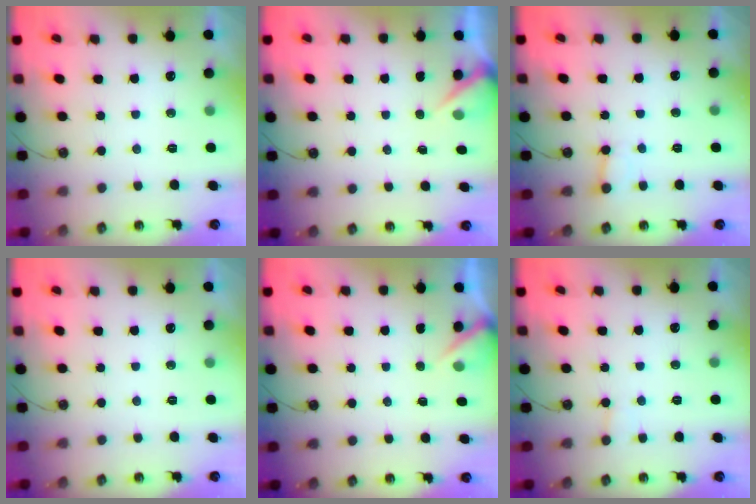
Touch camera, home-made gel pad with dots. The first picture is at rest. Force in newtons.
{"total": 3.4, "press": 3.3, "slide": 0.4}
{"total": 4.1, "press": 4.0, "slide": 0.5}
{"total": 0.0}
{"total": 3.1, "press": 3.1, "slide": 0.3}
{"total": 4.7, "press": 4.6, "slide": 0.4}